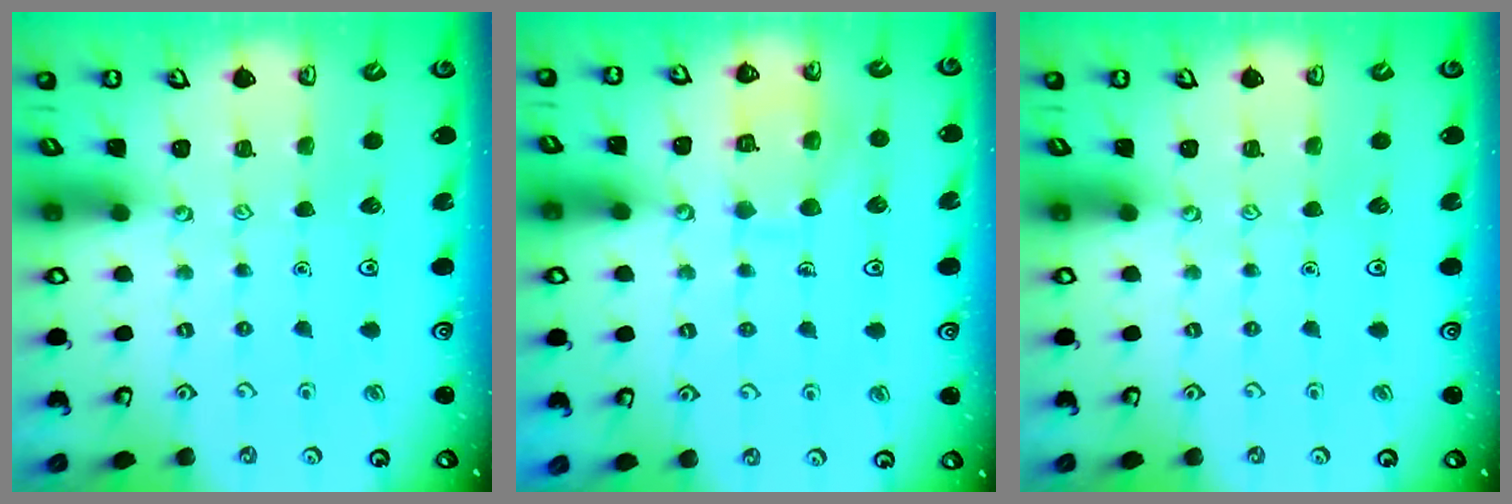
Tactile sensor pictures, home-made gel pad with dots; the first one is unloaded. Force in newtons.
{"total": 9.9, "press": 9.9, "slide": 0.9}
{"total": 0.0}